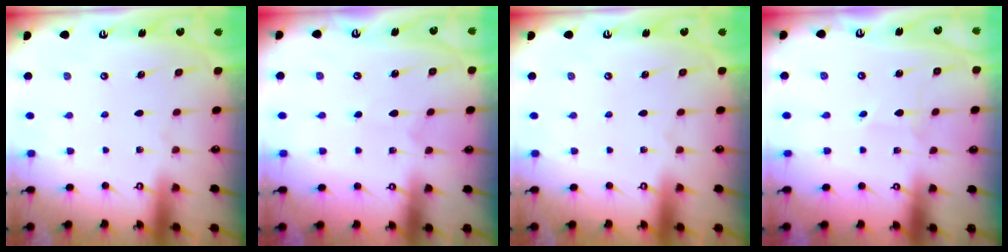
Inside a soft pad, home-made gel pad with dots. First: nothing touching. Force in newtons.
{"total": 3.6, "press": 3.6, "slide": 0.3}
{"total": 0.0}
{"total": 0.6, "press": 0.6, "slide": 0.1}